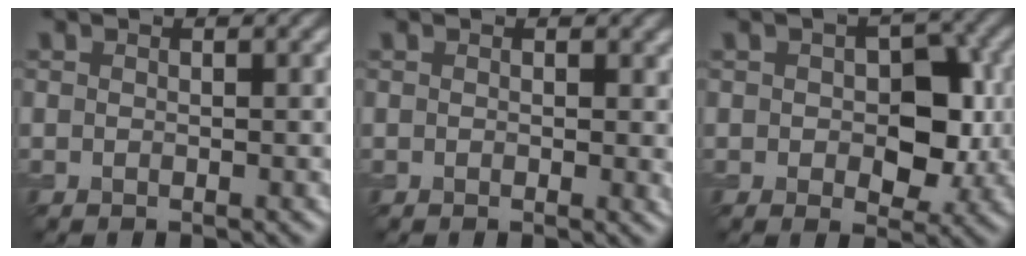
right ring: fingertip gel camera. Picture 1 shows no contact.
{"total": 1.4, "force": [0.5, 0.6, 1.2], "torque": [-0.009, 0.002, 0.006]}
{"total": 5.8, "force": [0.0, 3.5, 4.7], "torque": [-0.061, -0.004, 0.002]}